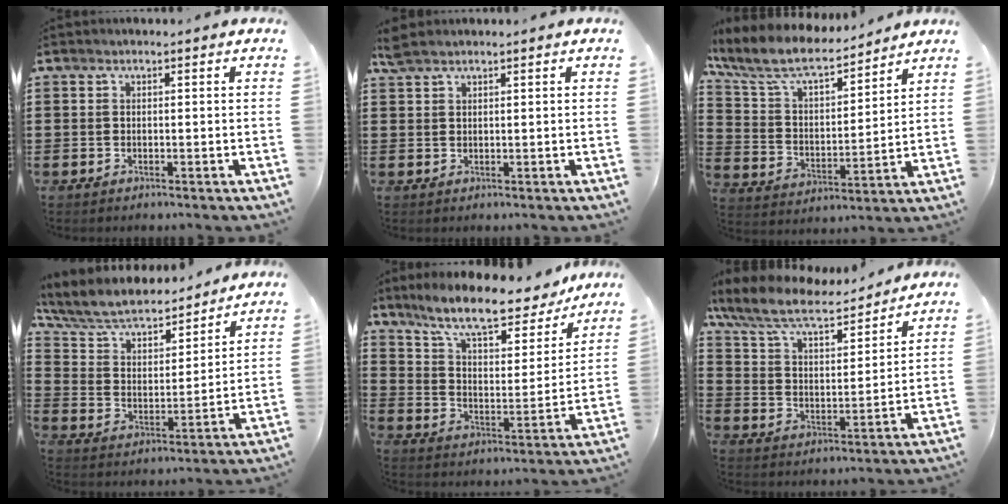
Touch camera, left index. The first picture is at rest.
{"total": 1.9, "force": [1.6, 0.5, 1.1], "torque": [-0.024, 0.002, 0.029]}
{"total": 8.8, "force": [7.7, 2.2, 3.7], "torque": [-0.107, -0.043, 0.132]}
{"total": 6.4, "force": [5.7, 1.6, 2.4], "torque": [-0.073, -0.037, 0.093]}
{"total": 10.9, "force": [9.3, 1.7, 5.4], "torque": [-0.131, -0.050, 0.159]}
{"total": 8.9, "force": [7.7, 2.0, 4.1], "torque": [-0.110, -0.038, 0.131]}